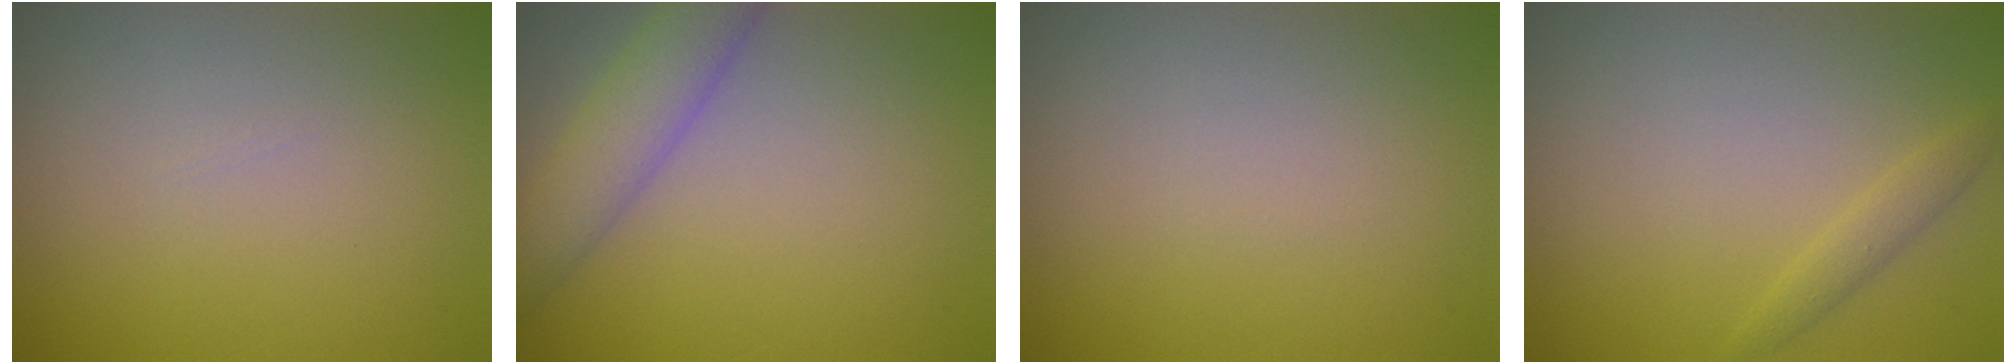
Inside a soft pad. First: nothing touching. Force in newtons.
{"total": 4.3, "press": 4.3, "slide": 0.3}
{"total": 0.0}
{"total": 1.3, "press": 1.3, "slide": 0.1}